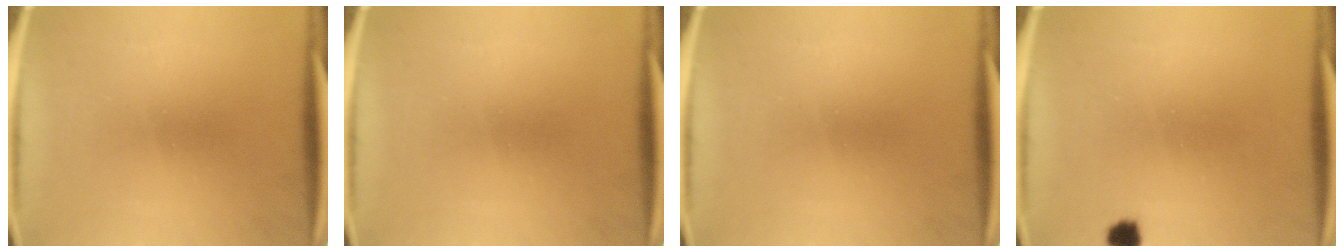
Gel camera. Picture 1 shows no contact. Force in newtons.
{"total": 0.0}
{"total": 0.0}
{"total": 2.2}